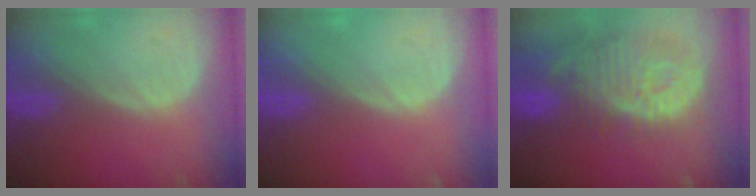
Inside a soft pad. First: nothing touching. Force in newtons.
{"total": 0.0}
{"total": 12.9, "press": 11.3, "slide": 6.2}